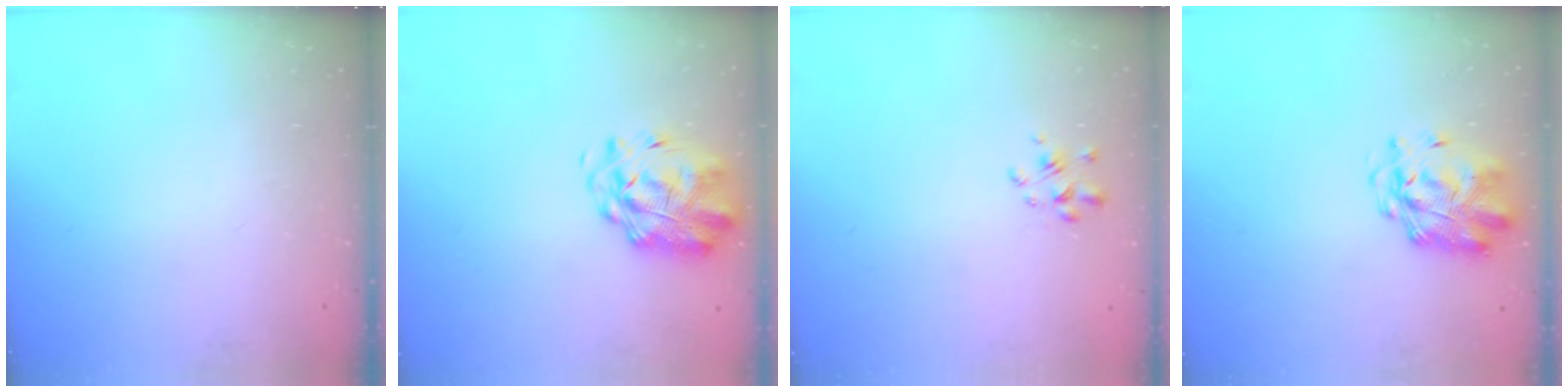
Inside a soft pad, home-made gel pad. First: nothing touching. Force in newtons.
{"total": 2.7, "press": 2.3, "slide": 1.5}
{"total": 1.7, "press": 1.5, "slide": 0.7}
{"total": 2.6, "press": 2.5, "slide": 0.7}